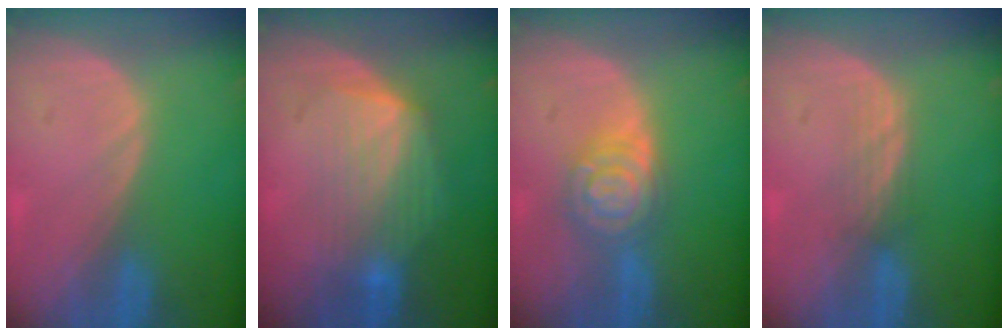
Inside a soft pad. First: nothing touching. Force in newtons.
{"total": 6.9, "press": 6.8, "slide": 0.5}
{"total": 6.5, "press": 6.5, "slide": 0.5}
{"total": 2.3, "press": 2.2, "slide": 0.6}